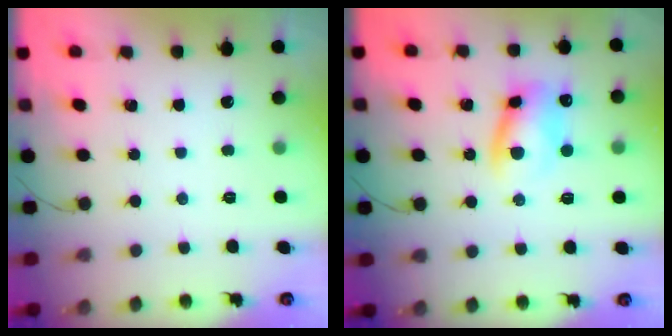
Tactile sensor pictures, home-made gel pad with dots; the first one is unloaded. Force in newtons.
{"total": 10.4, "press": 10.2, "slide": 2.0}